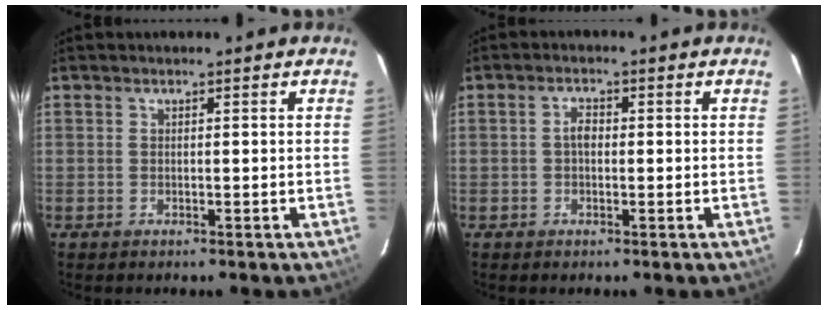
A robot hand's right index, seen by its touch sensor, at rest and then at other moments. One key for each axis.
{"total": 2.0, "fx": -0.1, "fy": 1.3, "fz": 1.5, "tx": -0.029, "ty": 0.008, "tz": -0.004}